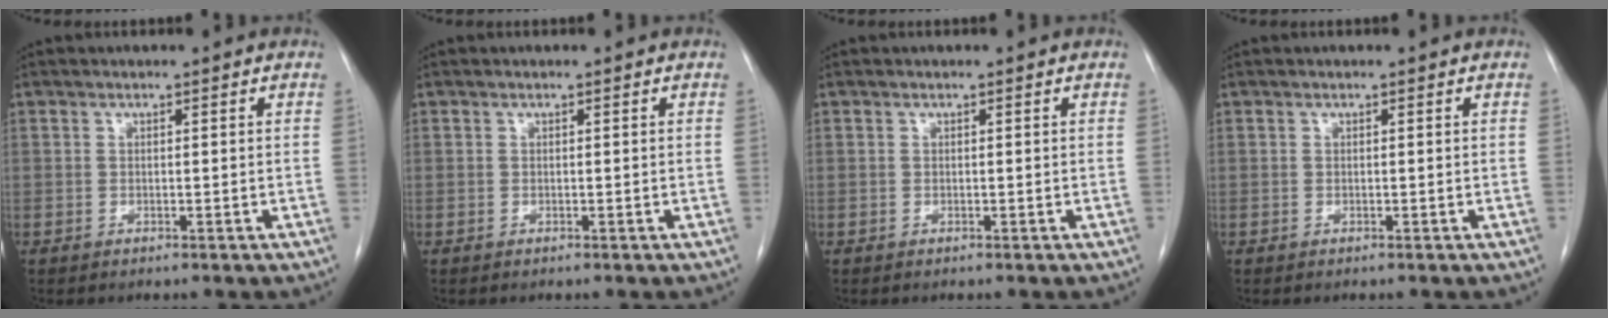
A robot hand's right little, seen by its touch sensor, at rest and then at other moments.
{"total": 0.0}
{"total": 0.0}
{"total": 0.0}